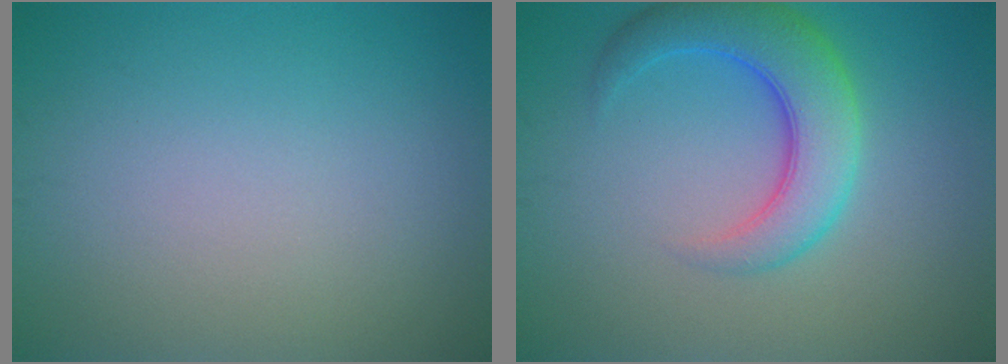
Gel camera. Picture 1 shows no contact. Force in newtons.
{"total": 5.9, "press": 5.9, "slide": 0.2}